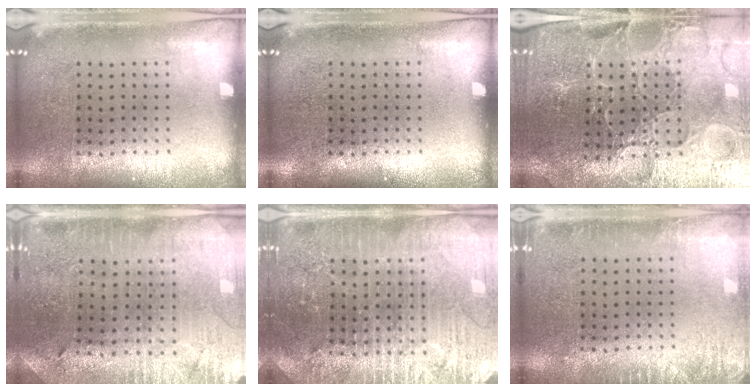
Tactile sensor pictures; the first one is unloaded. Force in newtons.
{"total": 0.0}
{"total": 3.8, "press": 3.7, "slide": 0.6}
{"total": 0.7, "press": 0.6, "slide": 0.3}
{"total": 4.3, "press": 4.1, "slide": 1.4}
{"total": 2.0, "press": 1.9, "slide": 0.2}